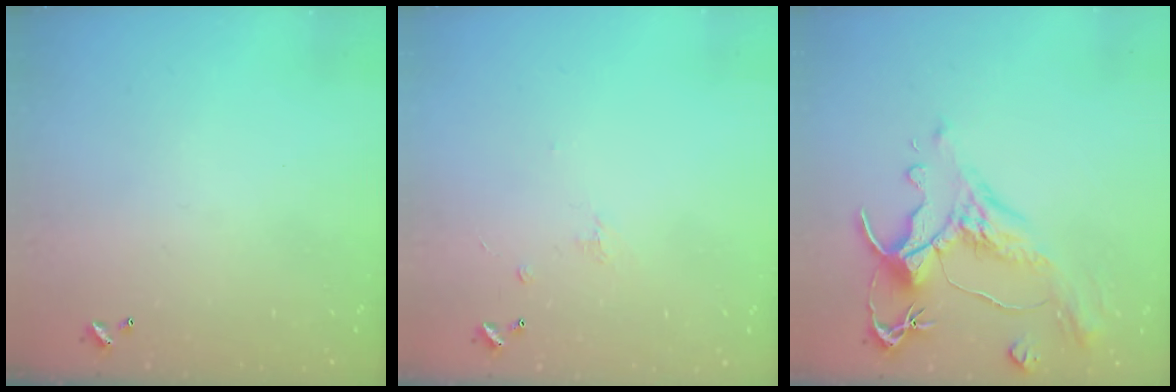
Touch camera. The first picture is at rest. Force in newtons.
{"total": 1.2, "press": 1.1, "slide": 0.6}
{"total": 1.6, "press": 0.4, "slide": 1.5}